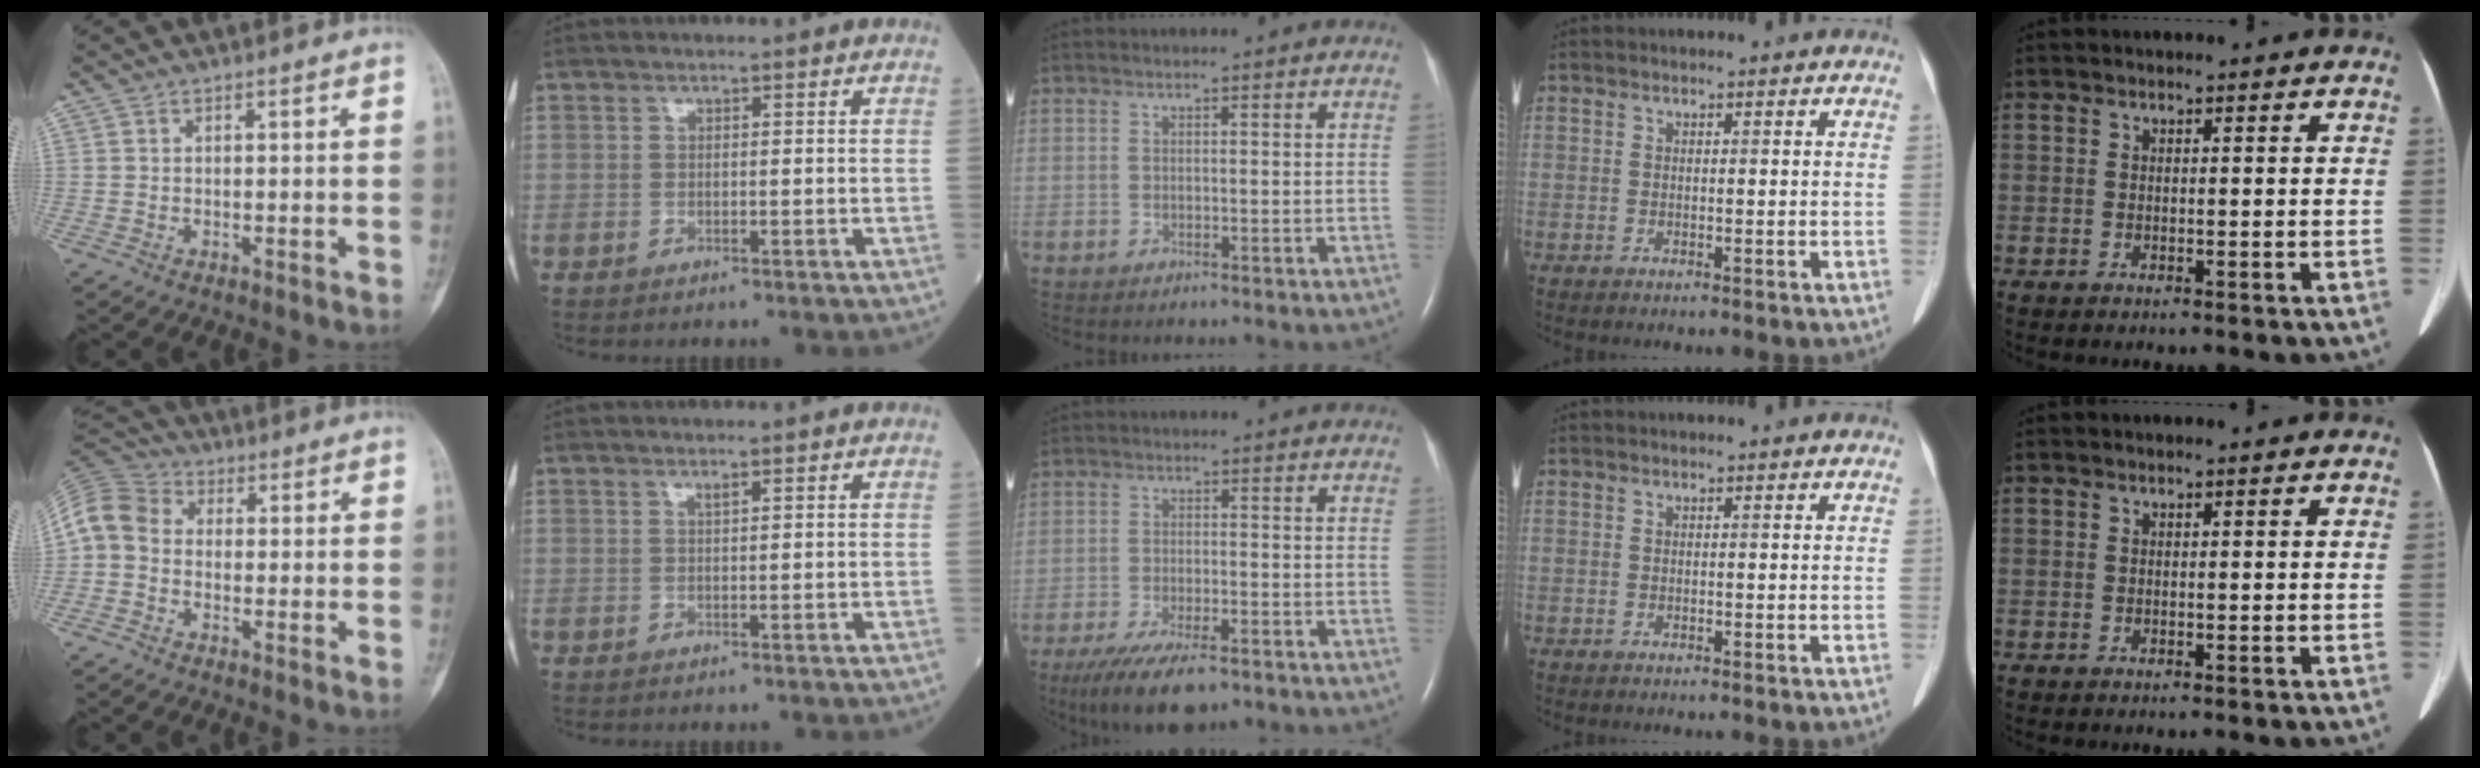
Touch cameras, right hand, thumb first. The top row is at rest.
{"thumb": {"total": 8.4, "force": [-0.4, 6.9, 4.8], "torque": [-0.086, 0.027, -0.025]}, "index": {"total": 0.6, "force": [0.5, -0.1, 0.4], "torque": [-0.009, -0.003, 0.010]}, "middle": {"total": 9.5, "force": [-6.8, 2.8, 6.1], "torque": [-0.104, -0.017, -0.110]}}